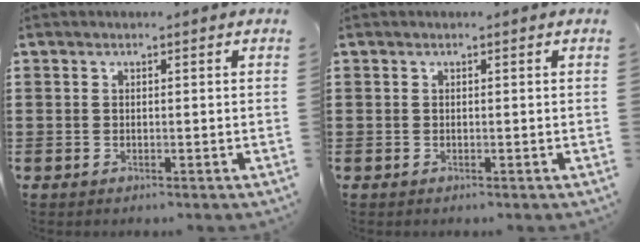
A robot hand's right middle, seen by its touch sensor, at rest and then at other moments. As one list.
[{"total": 0.0}]